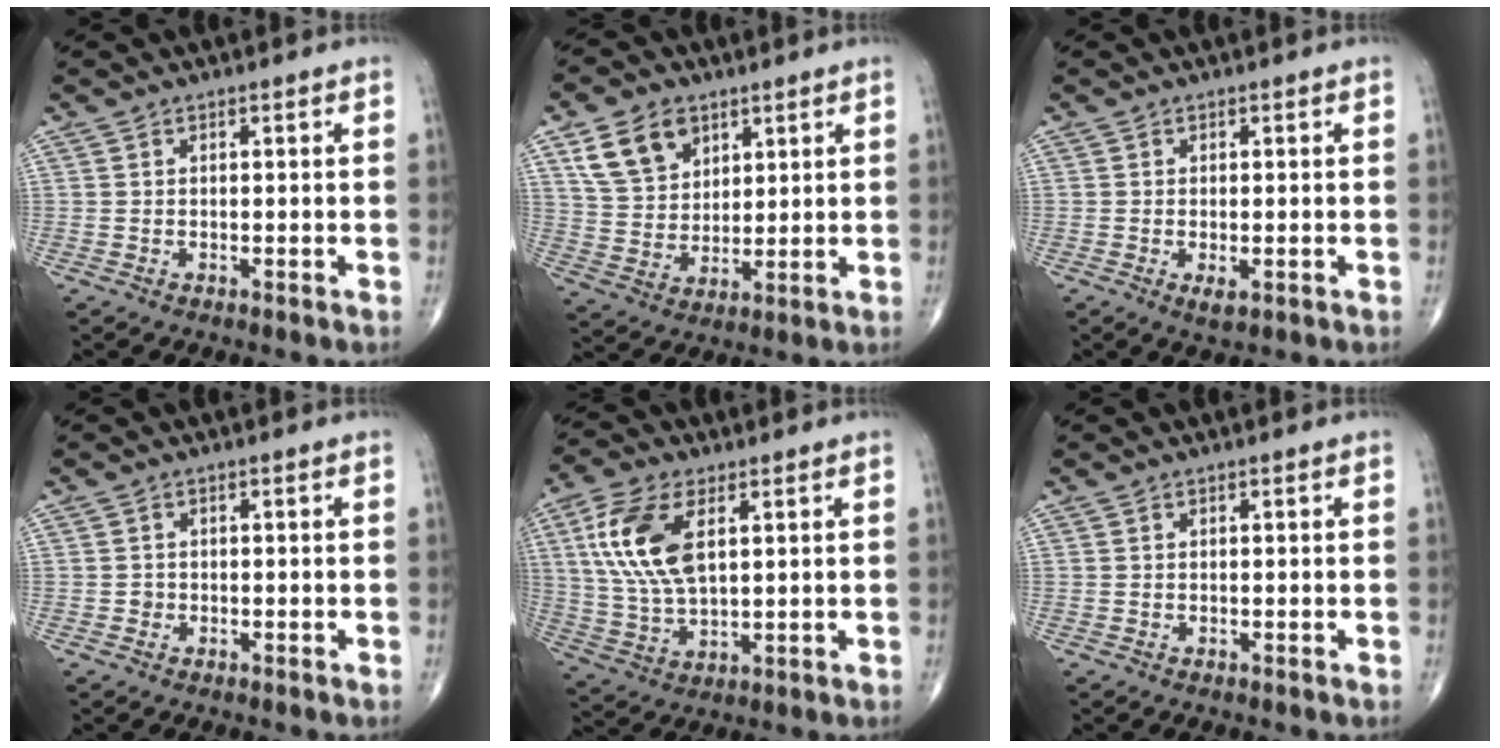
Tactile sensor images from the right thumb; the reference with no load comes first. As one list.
[{"total": 10.7, "force": [5.4, 7.5, 5.3], "torque": [-0.076, -0.021, 0.109]}, {"total": 2.2, "force": [-0.7, 0.9, 1.9], "torque": [-0.033, -0.005, -0.010]}, {"total": 0.8, "force": [-0.2, 0.8, 0.1], "torque": [0.004, 0.004, -0.005]}, {"total": 14.0, "force": [4.2, 7.0, 11.3], "torque": [-0.236, -0.006, 0.087]}, {"total": 0.0}]